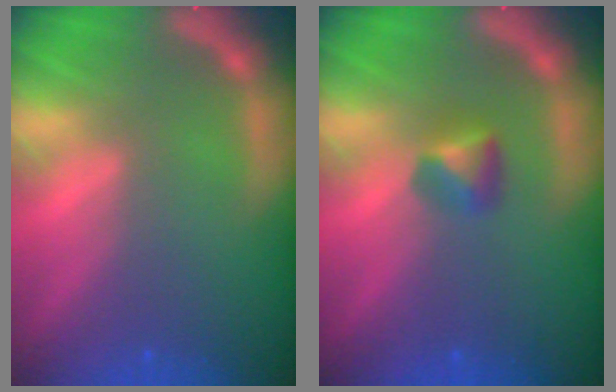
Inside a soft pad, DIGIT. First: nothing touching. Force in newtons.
{"total": 1.9}